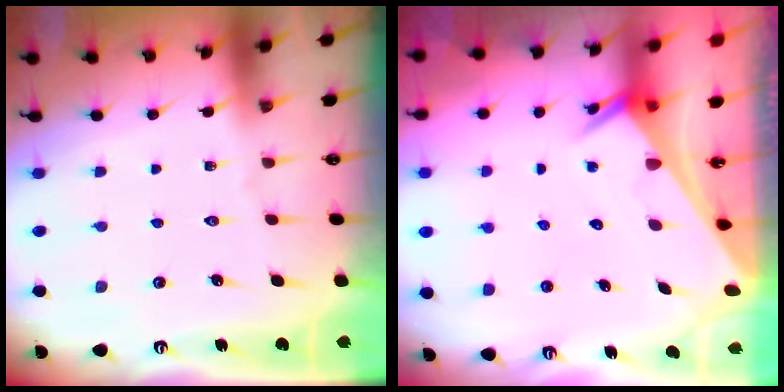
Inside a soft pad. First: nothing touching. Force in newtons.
{"total": 2.7, "press": 2.7, "slide": 0.1}